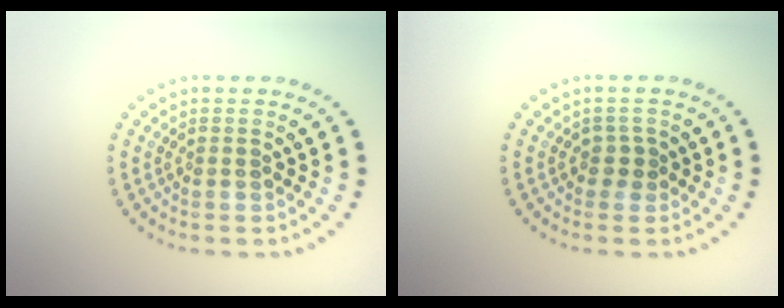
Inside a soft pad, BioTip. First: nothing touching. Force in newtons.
{"total": 1.0, "press": 0.8, "slide": 0.6}